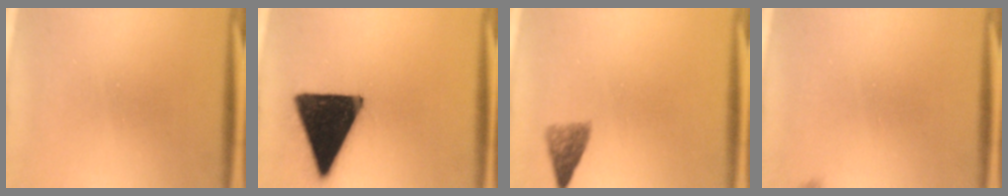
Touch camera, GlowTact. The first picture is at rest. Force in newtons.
{"total": 19.2}
{"total": 2.9}
{"total": 0.9}